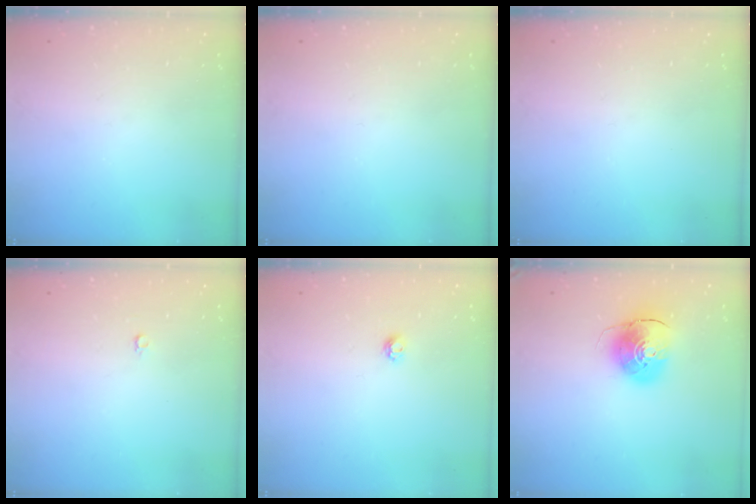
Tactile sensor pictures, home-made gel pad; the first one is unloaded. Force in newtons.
{"total": 0.0}
{"total": 0.0}
{"total": 2.2, "press": 2.2, "slide": 0.2}
{"total": 4.2, "press": 4.1, "slide": 0.4}
{"total": 9.8, "press": 9.7, "slide": 1.4}